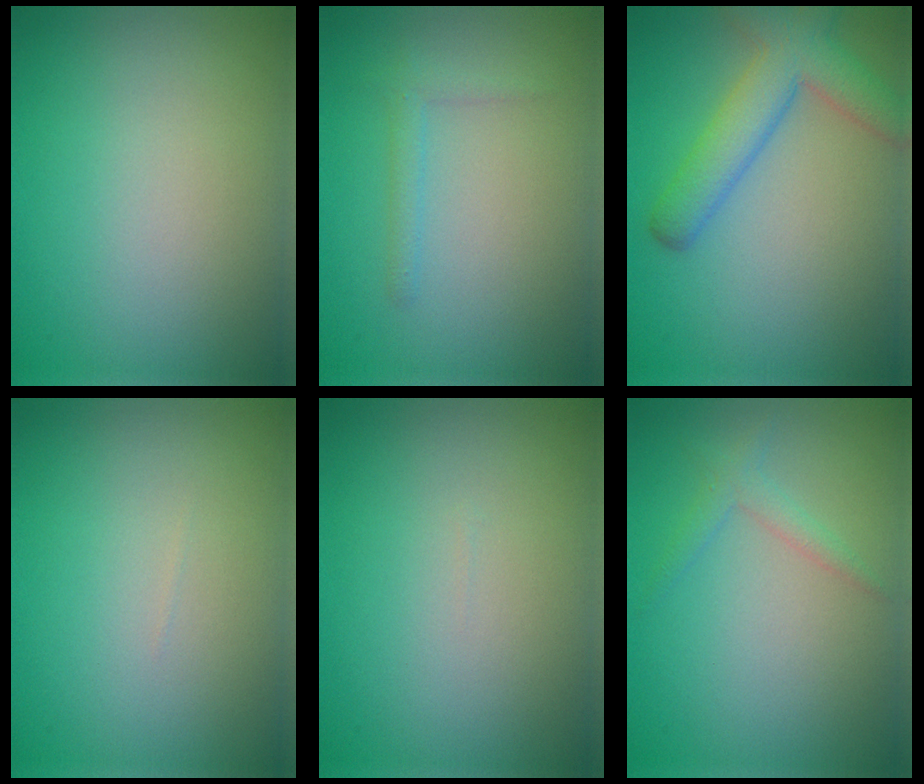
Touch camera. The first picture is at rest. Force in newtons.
{"total": 1.1, "press": 1.1, "slide": 0.1}
{"total": 5.3, "press": 5.3, "slide": 0.2}
{"total": 0.0}
{"total": 0.0}
{"total": 1.4, "press": 1.4, "slide": 0.1}